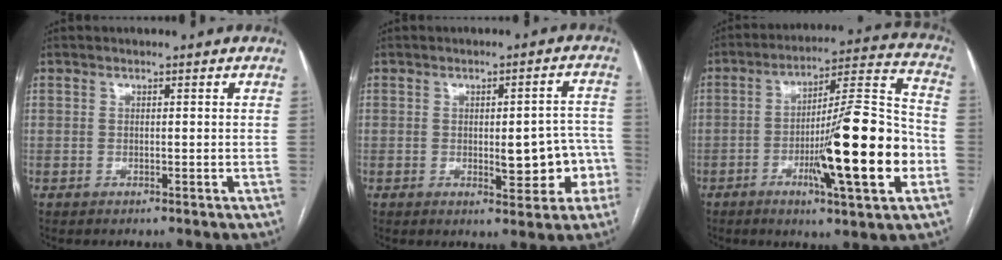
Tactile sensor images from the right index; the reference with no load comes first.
{"total": 7.8, "force": [-2.0, 3.0, 6.9], "torque": [-0.076, 0.022, -0.014]}
{"total": 19.1, "force": [-5.1, 1.3, 18.4], "torque": [-0.295, -0.003, -0.076]}